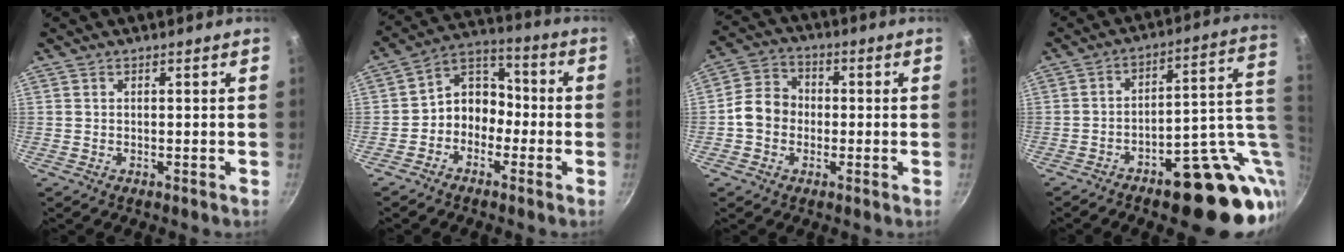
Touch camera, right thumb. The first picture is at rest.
{"total": 8.5, "force": [-2.6, 6.9, 4.3], "torque": [-0.028, 0.051, -0.067]}
{"total": 7.7, "force": [-1.0, 6.5, 4.0], "torque": [-0.041, 0.022, -0.034]}
{"total": 20.7, "force": [-3.8, 8.9, 18.3], "torque": [-0.181, 0.018, -0.037]}